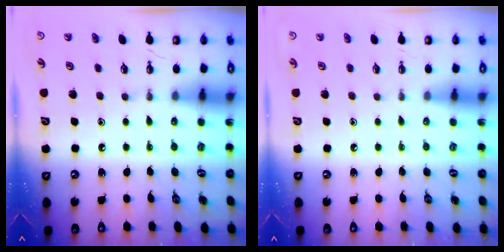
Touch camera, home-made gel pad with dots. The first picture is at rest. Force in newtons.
{"total": 0.0}